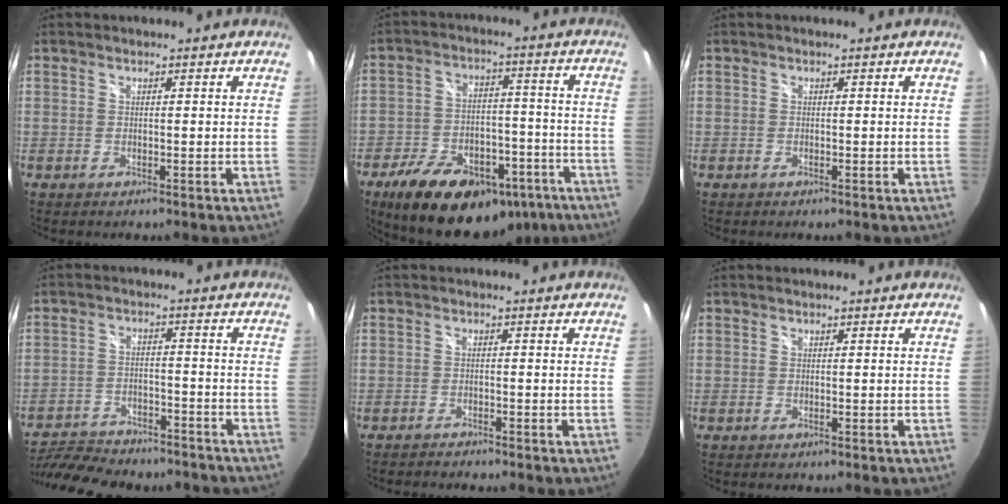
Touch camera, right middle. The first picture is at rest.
{"total": 24.2, "force": [-15.6, 12.5, 13.6], "torque": [-0.251, 0.004, -0.214]}
{"total": 0.0}
{"total": 18.1, "force": [-15.4, 5.9, 7.5], "torque": [-0.165, -0.012, -0.228]}
{"total": 2.2, "force": [-2.1, 0.0, 0.4], "torque": [-0.019, -0.012, -0.039]}
{"total": 0.0}